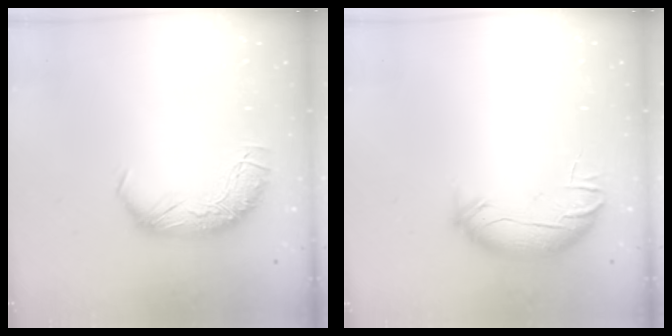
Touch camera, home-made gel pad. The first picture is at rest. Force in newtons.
{"total": 4.0, "press": 3.5, "slide": 1.9}